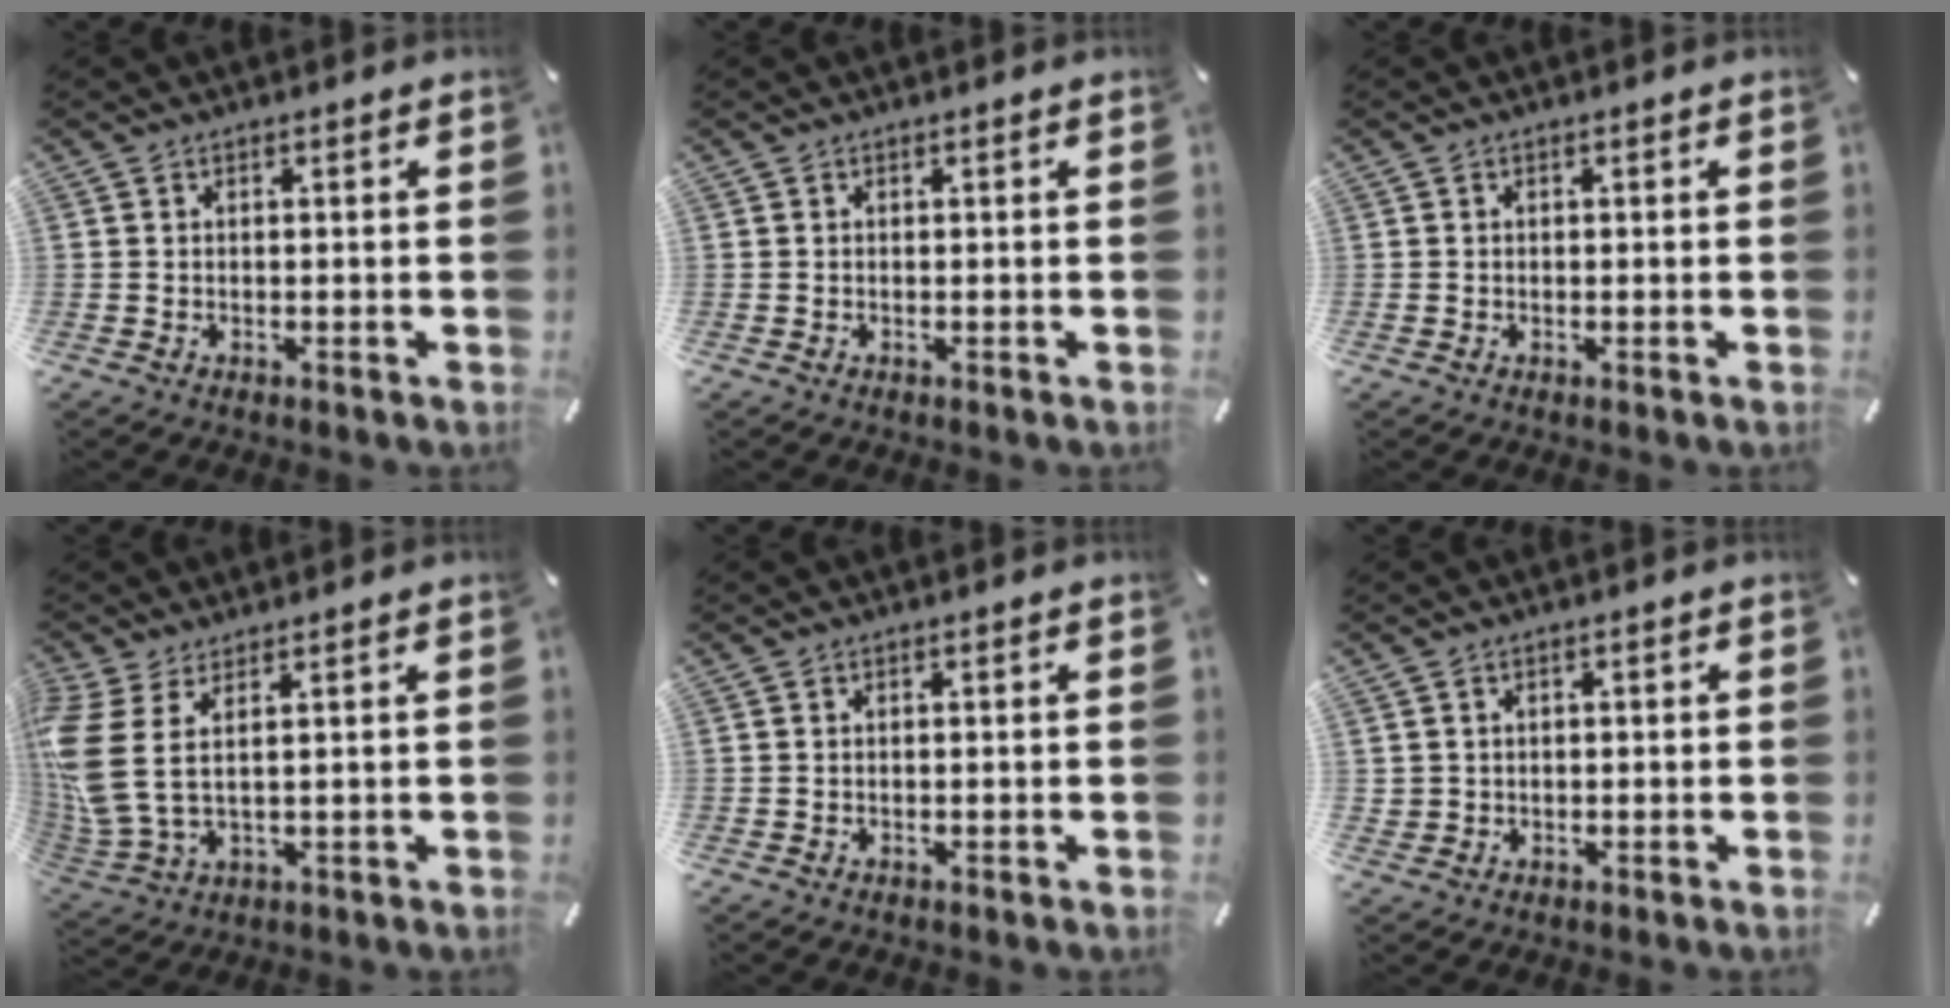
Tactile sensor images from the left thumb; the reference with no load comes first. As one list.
[{"total": 0.0}, {"total": 0.8, "force": [-0.1, 0.4, 0.6], "torque": [-0.011, 0.002, -0.003]}, {"total": 8.4, "force": [2.4, 3.1, 7.5], "torque": [-0.177, -0.027, 0.046]}, {"total": 0.0}, {"total": 2.0, "force": [0.1, 2.0, 0.2], "torque": [-0.004, 0.005, 0.000]}]